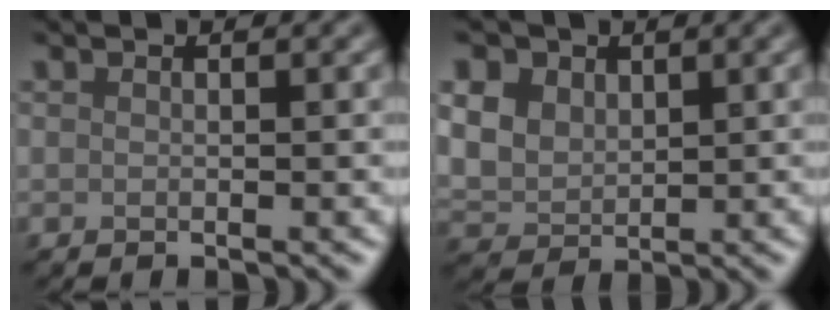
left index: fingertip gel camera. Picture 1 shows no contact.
{"total": 8.7, "force": [4.1, 6.4, 4.2], "torque": [-0.112, 0.028, 0.063]}